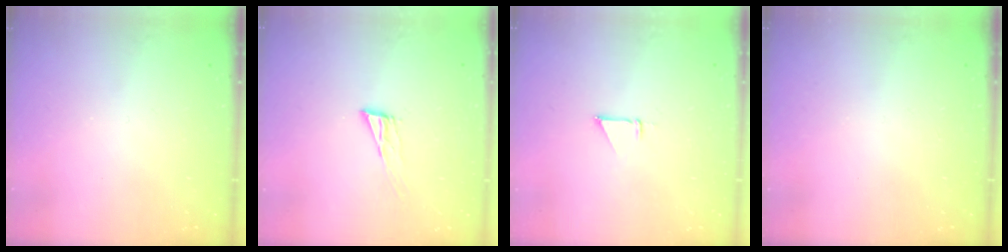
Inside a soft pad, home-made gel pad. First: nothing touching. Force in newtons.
{"total": 6.4, "press": 6.4, "slide": 1.0}
{"total": 1.9, "press": 1.9, "slide": 0.0}
{"total": 0.0}